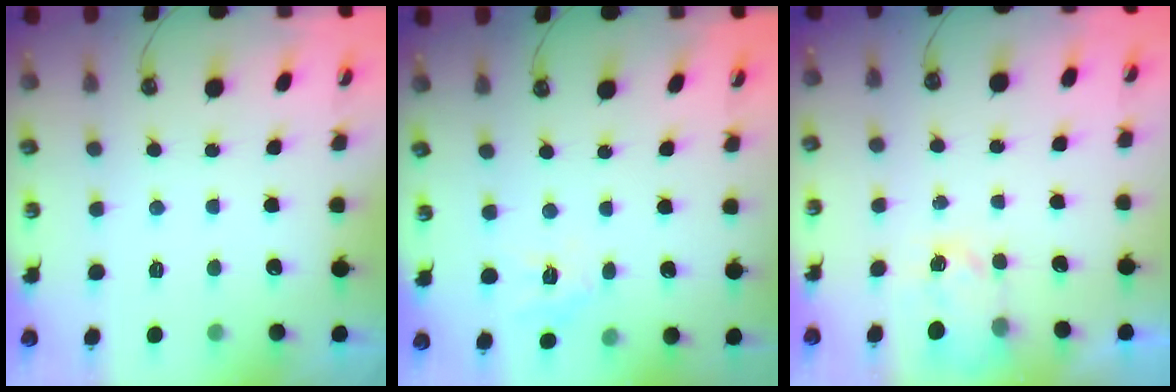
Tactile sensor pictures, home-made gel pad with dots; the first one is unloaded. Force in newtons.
{"total": 7.7, "press": 7.7, "slide": 0.5}
{"total": 3.0, "press": 3.0, "slide": 0.4}